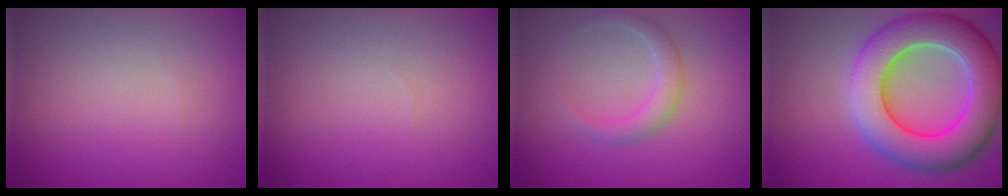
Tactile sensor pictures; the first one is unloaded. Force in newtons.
{"total": 0.0}
{"total": 2.1, "press": 2.1, "slide": 0.1}
{"total": 10.7, "press": 10.6, "slide": 0.6}